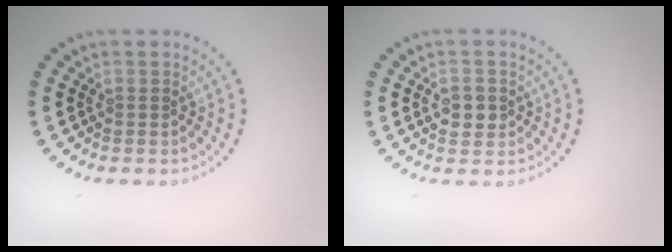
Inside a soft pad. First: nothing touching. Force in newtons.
{"total": 2.0, "press": 2.0, "slide": 0.1}